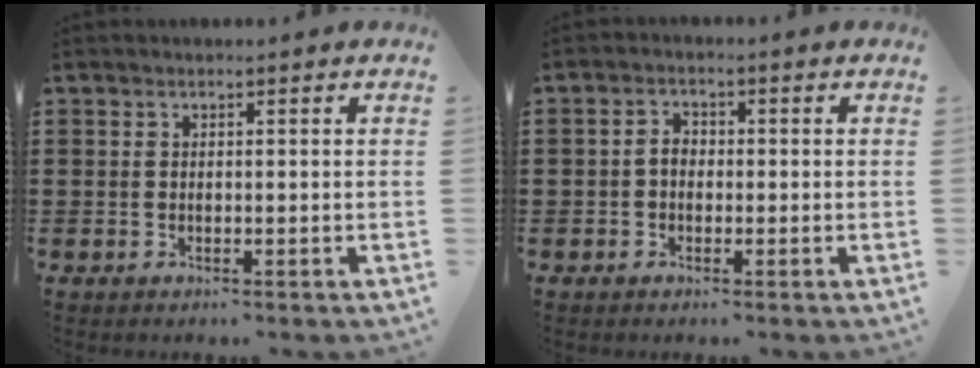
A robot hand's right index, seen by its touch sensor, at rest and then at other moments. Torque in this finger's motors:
{"motor_torque": [0.47, -0.40, 0.09, 0.05]}